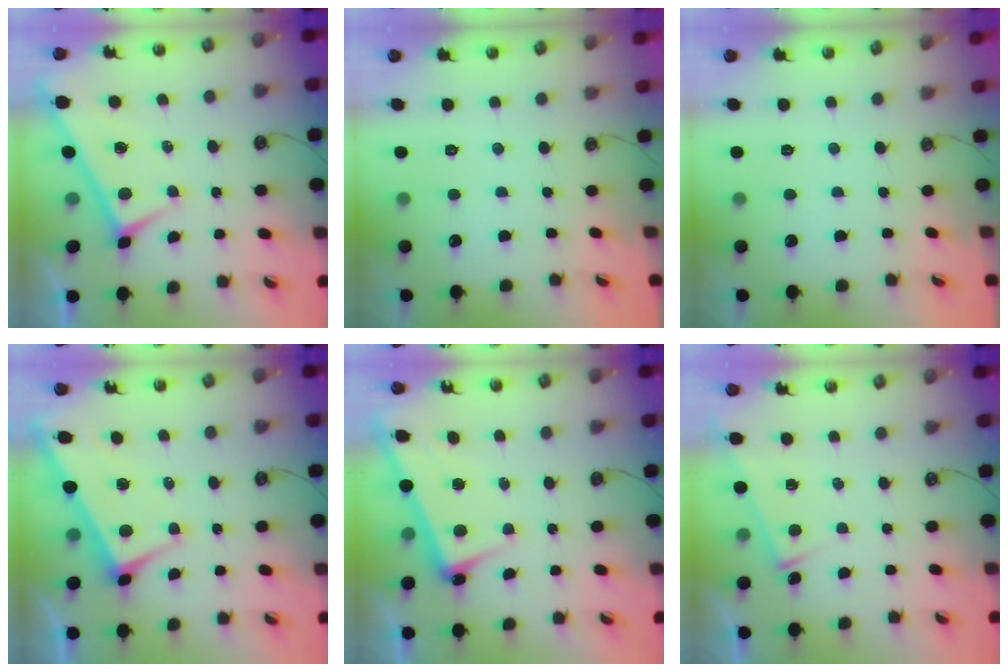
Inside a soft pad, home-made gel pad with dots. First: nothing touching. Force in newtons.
{"total": 0.0}
{"total": 0.0}
{"total": 2.9, "press": 2.8, "slide": 0.9}
{"total": 2.6, "press": 2.6, "slide": 0.6}
{"total": 4.4, "press": 4.4, "slide": 0.1}